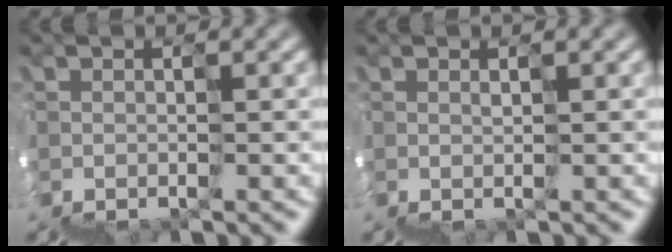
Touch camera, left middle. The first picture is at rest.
{"total": 1.4, "force": [0.7, 0.6, 1.1], "torque": [-0.013, 0.003, 0.013]}